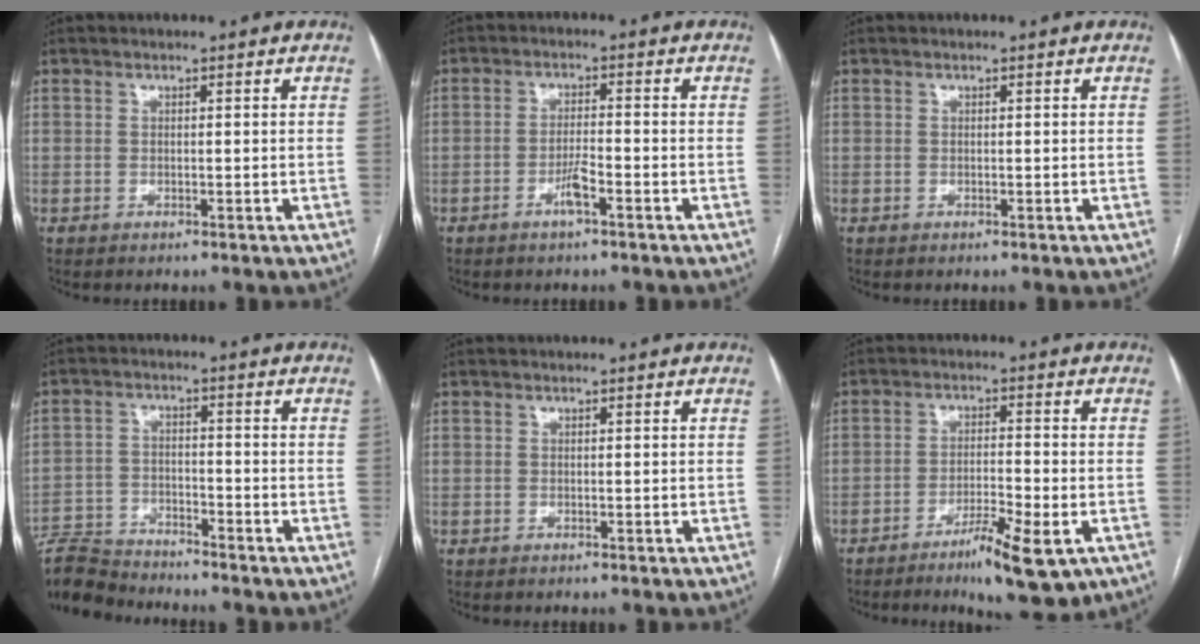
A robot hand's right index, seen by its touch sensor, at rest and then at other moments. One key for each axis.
{"total": 3.3, "fx": -1.9, "fy": 0.2, "fz": 2.7, "tx": -0.053, "ty": -0.001, "tz": -0.036}
{"total": 0.0}
{"total": 6.8, "fx": -6.7, "fy": 1.1, "fz": 0.2, "tx": -0.007, "ty": -0.001, "tz": -0.126}
{"total": 0.0}
{"total": 8.9, "fx": -4.7, "fy": 1.4, "fz": 7.4, "tx": -0.117, "ty": -0.011, "tz": -0.069}